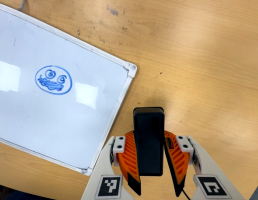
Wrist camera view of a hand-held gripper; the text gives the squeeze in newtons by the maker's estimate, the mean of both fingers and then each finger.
{"total": 10.1, "left": 8.0, "right": 12.2}